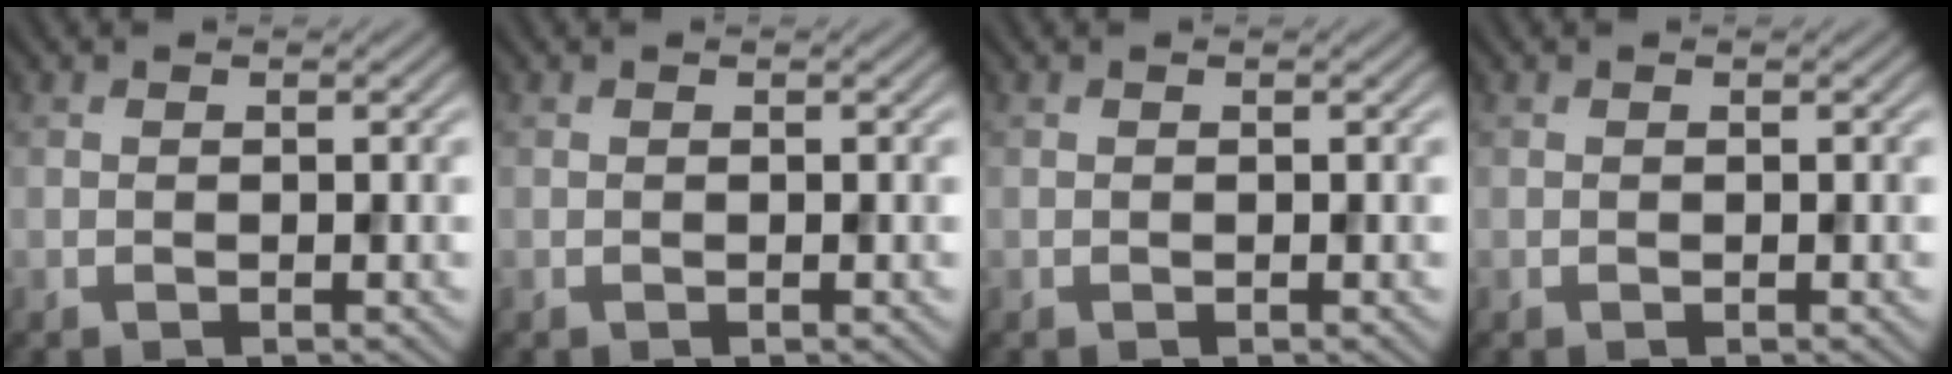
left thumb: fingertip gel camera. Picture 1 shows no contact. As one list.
[{"total": 0.0}, {"total": 0.0}, {"total": 0.0}]